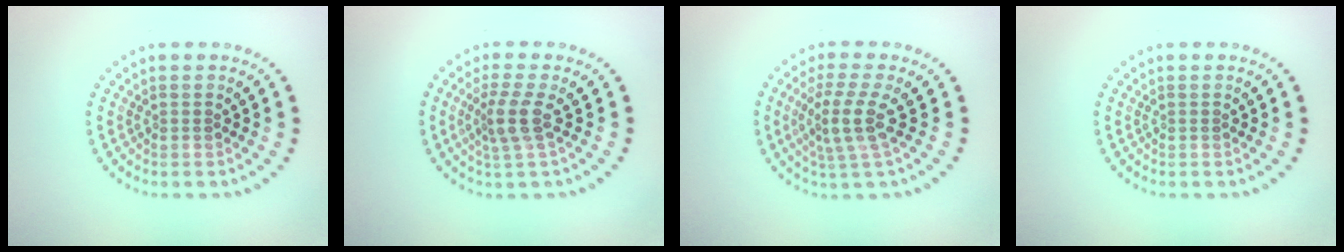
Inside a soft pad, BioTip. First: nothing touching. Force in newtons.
{"total": 2.7, "press": 2.1, "slide": 1.6}
{"total": 3.6, "press": 3.1, "slide": 1.9}
{"total": 0.0}